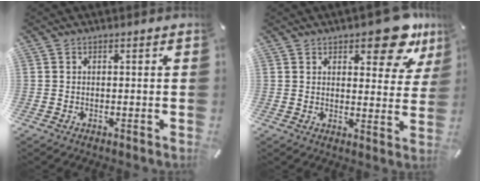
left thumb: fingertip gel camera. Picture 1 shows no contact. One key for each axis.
{"total": 12.6, "fx": 8.7, "fy": 5.4, "fz": 7.4, "tx": -0.077, "ty": -0.057, "tz": 0.146}